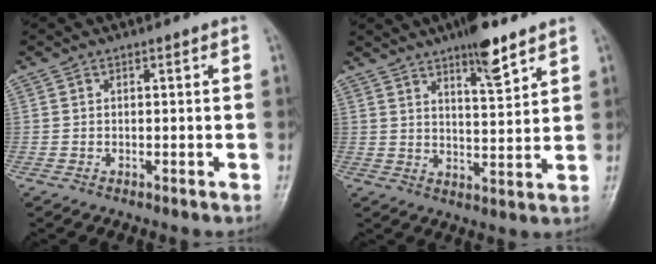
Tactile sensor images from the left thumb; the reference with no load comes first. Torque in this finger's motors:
{"motor_torque": [1.63, 0.13, 1.03, -0.58, 0.29]}